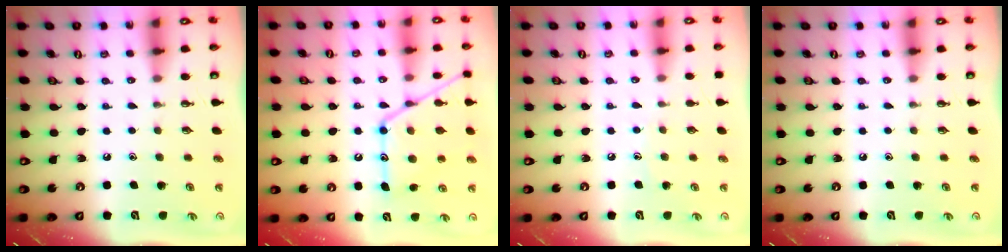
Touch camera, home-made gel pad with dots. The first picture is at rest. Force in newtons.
{"total": 17.3, "press": 17.3, "slide": 1.3}
{"total": 3.6, "press": 3.5, "slide": 0.3}
{"total": 0.0}